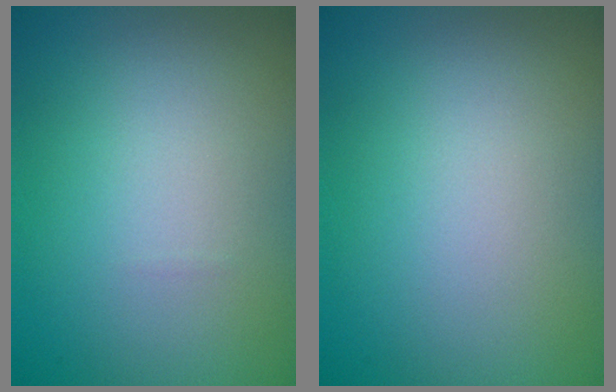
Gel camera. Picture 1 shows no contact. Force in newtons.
{"total": 0.0}